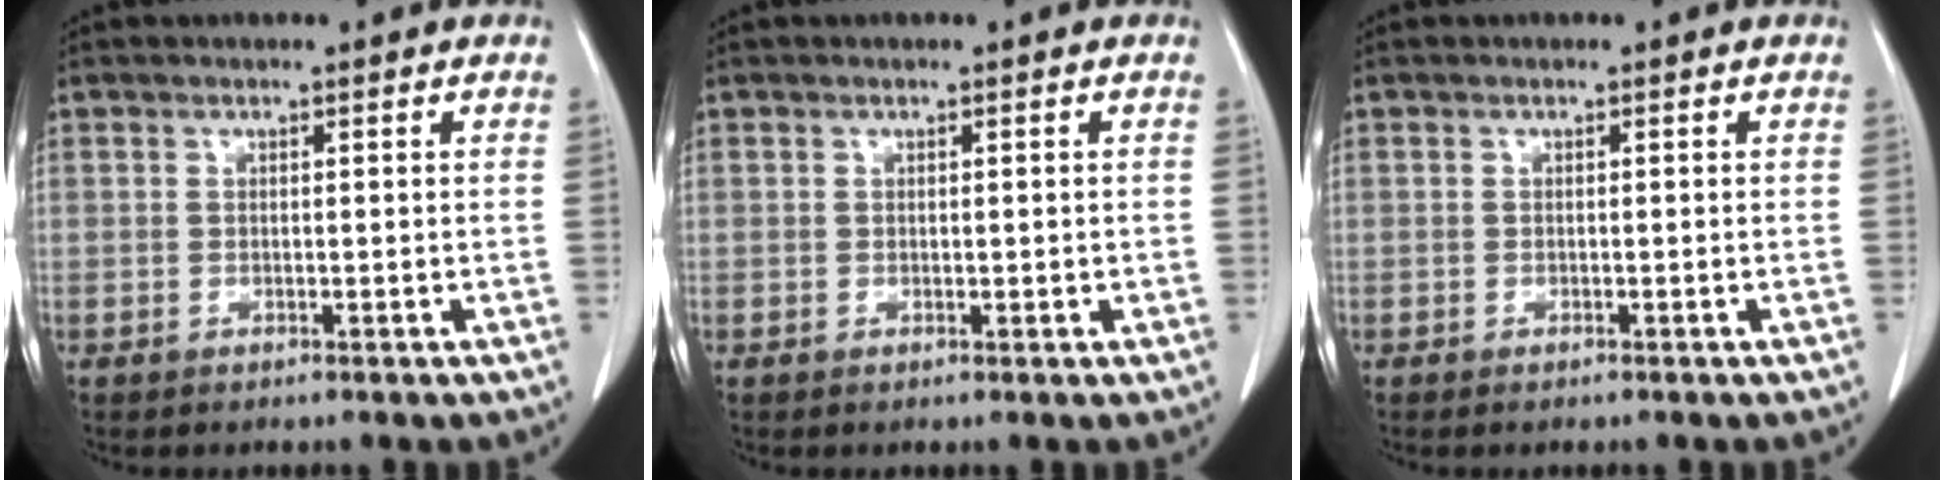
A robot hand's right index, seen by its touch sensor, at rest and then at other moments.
{"total": 0.5, "force": [0.0, 0.3, 0.4], "torque": [-0.005, 0.000, 0.003]}
{"total": 0.6, "force": [-0.5, 0.0, 0.3], "torque": [-0.008, -0.002, -0.007]}